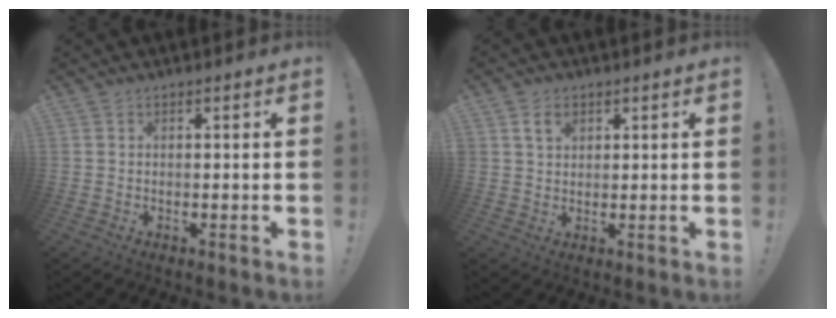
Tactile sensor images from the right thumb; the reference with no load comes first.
{"total": 3.9, "force": [1.9, 2.6, 2.2], "torque": [-0.030, -0.001, 0.032]}